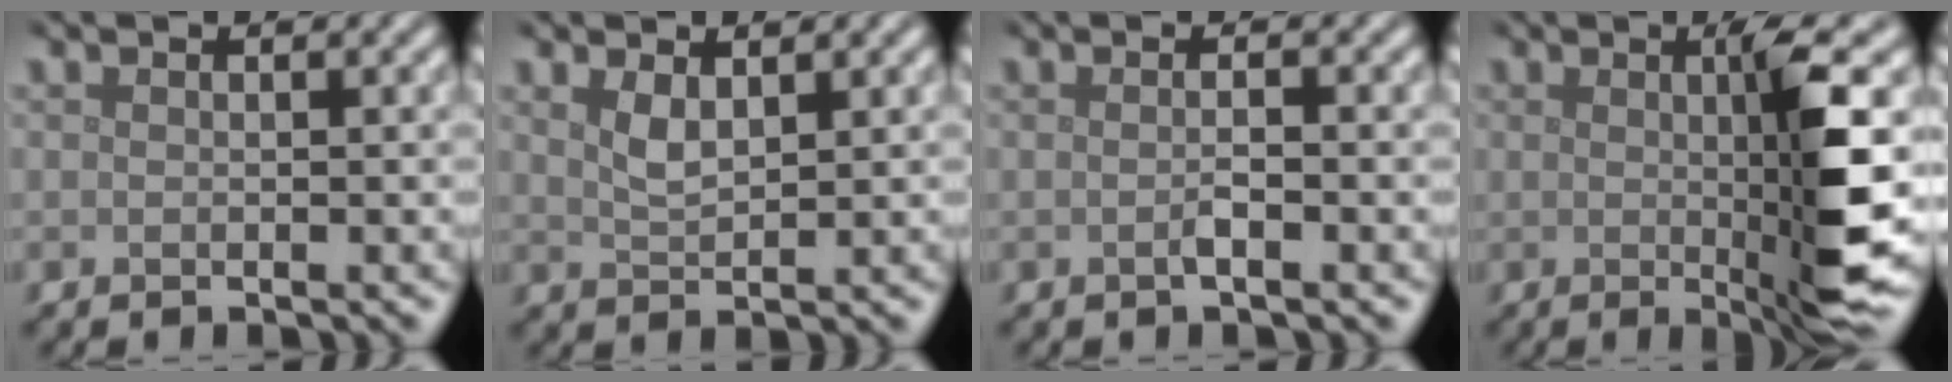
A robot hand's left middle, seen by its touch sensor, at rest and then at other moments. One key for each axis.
{"total": 1.7, "fx": 1.0, "fy": 0.6, "fz": 1.2, "tx": -0.028, "ty": -0.001, "tz": 0.024}
{"total": 1.3, "fx": -0.2, "fy": 0.2, "fz": 1.2, "tx": -0.019, "ty": 0.002, "tz": -0.007}
{"total": 7.5, "fx": 0.0, "fy": 0.7, "fz": 7.5, "tx": -0.122, "ty": -0.006, "tz": 0.010}